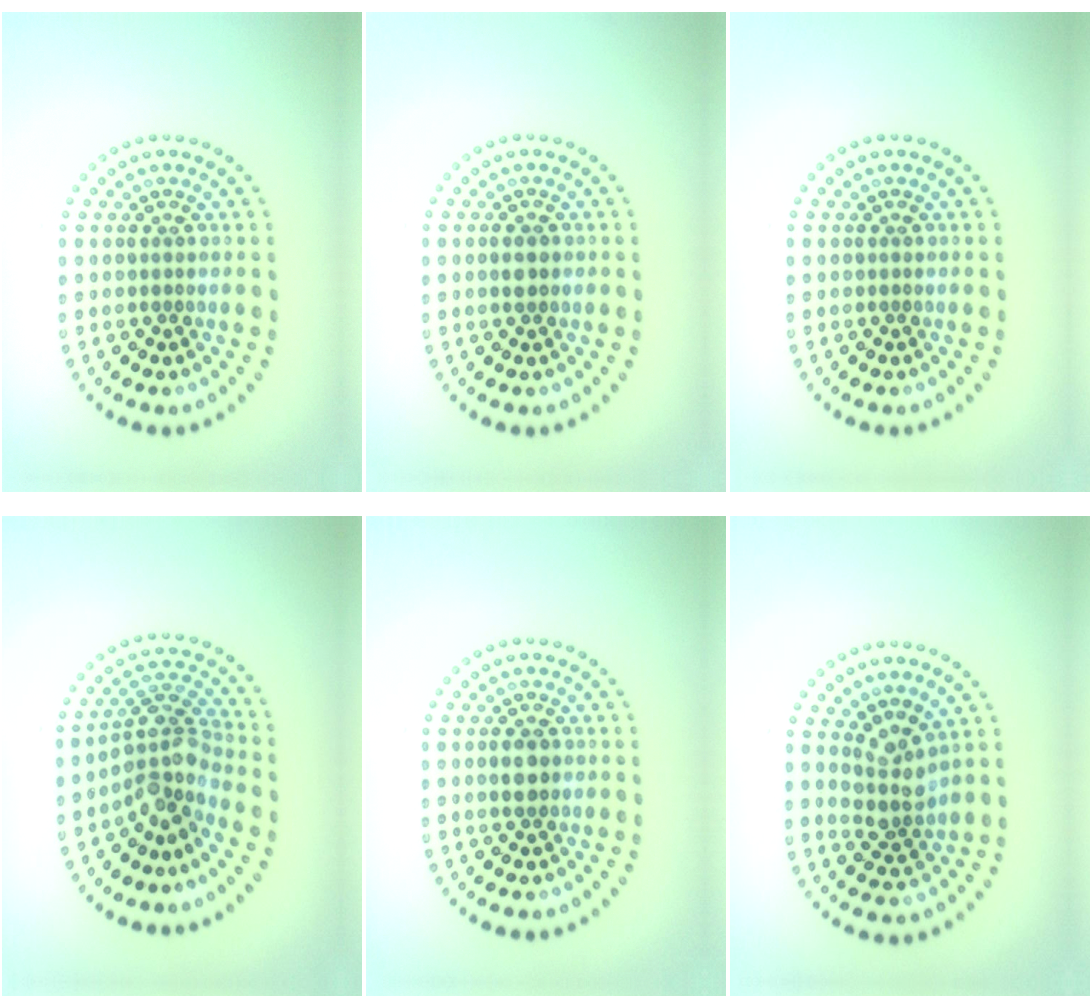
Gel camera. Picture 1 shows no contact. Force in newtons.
{"total": 1.5, "press": 1.5, "slide": 0.1}
{"total": 0.0}
{"total": 4.2, "press": 3.1, "slide": 2.8}
{"total": 1.7, "press": 1.7, "slide": 0.1}
{"total": 2.8, "press": 2.1, "slide": 1.8}